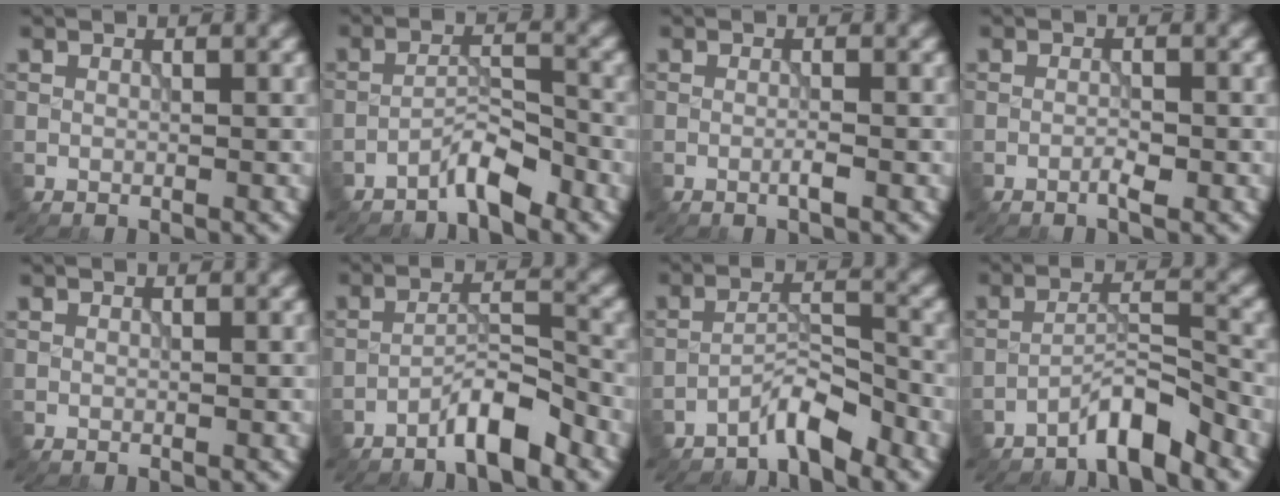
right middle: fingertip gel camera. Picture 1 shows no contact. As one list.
[{"total": 3.0, "force": [-2.6, 0.4, 1.5], "torque": [-0.022, 0.013, -0.051]}, {"total": 1.0, "force": [-0.4, 0.1, 0.9], "torque": [-0.014, 0.001, -0.010]}, {"total": 1.1, "force": [-0.7, 0.1, 0.9], "torque": [-0.015, 0.000, -0.013]}, {"total": 0.0}, {"total": 4.2, "force": [-3.2, 0.6, 2.6], "torque": [-0.043, 0.013, -0.062]}, {"total": 3.5, "force": [-3.0, 0.5, 1.7], "torque": [-0.025, 0.014, -0.060]}, {"total": 4.0, "force": [-3.4, 0.4, 2.1], "torque": [-0.033, 0.014, -0.067]}]